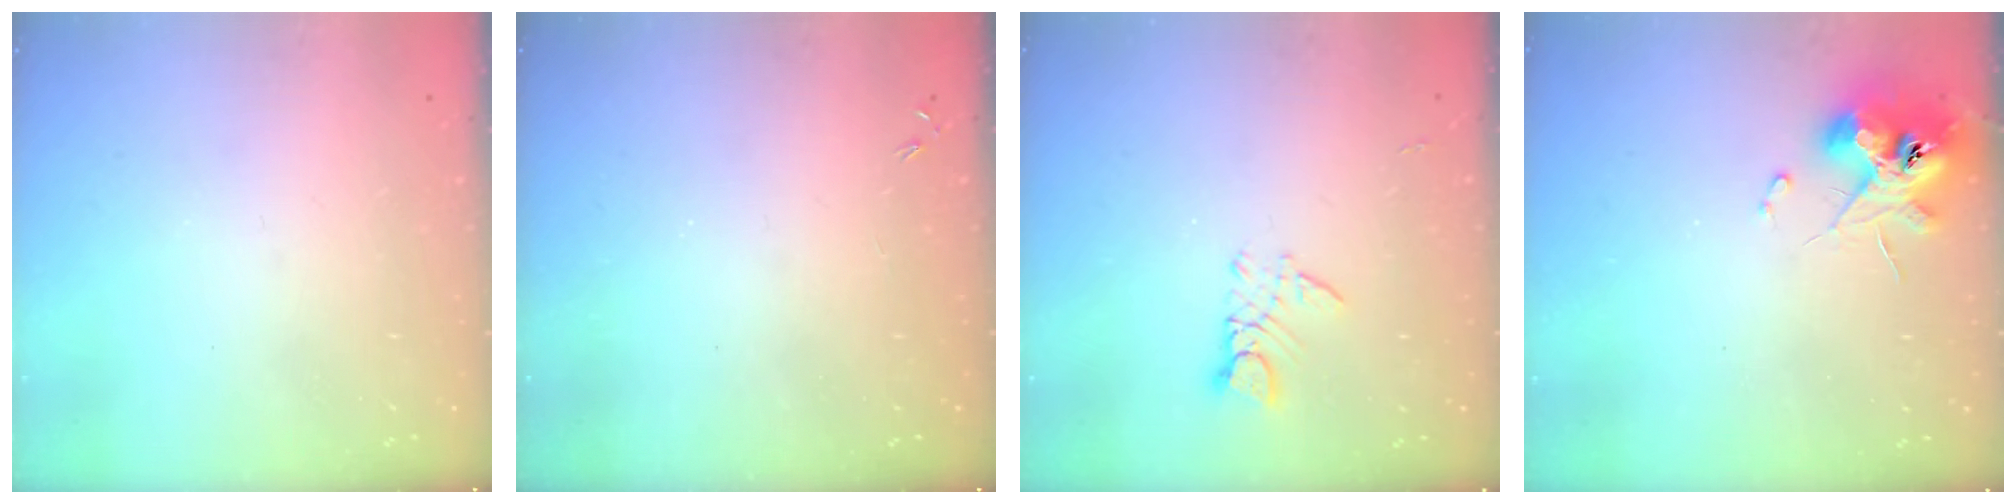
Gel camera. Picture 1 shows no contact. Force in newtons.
{"total": 0.0}
{"total": 3.8, "press": 3.8, "slide": 0.3}
{"total": 11.7, "press": 11.6, "slide": 1.2}